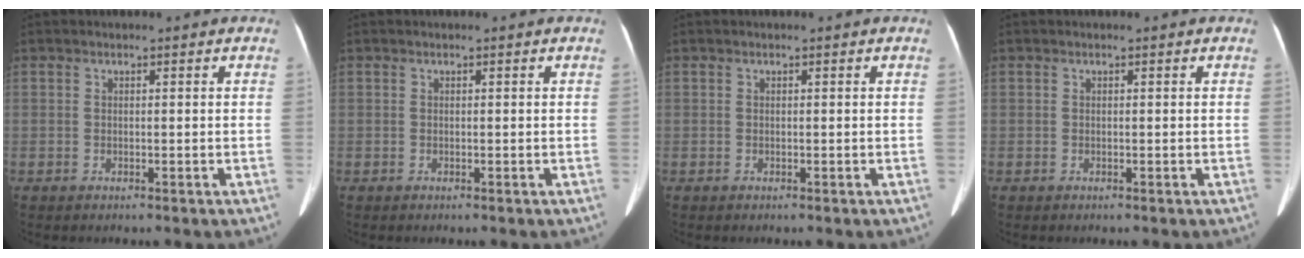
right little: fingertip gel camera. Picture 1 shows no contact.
{"total": 0.0}
{"total": 0.0}
{"total": 0.0}